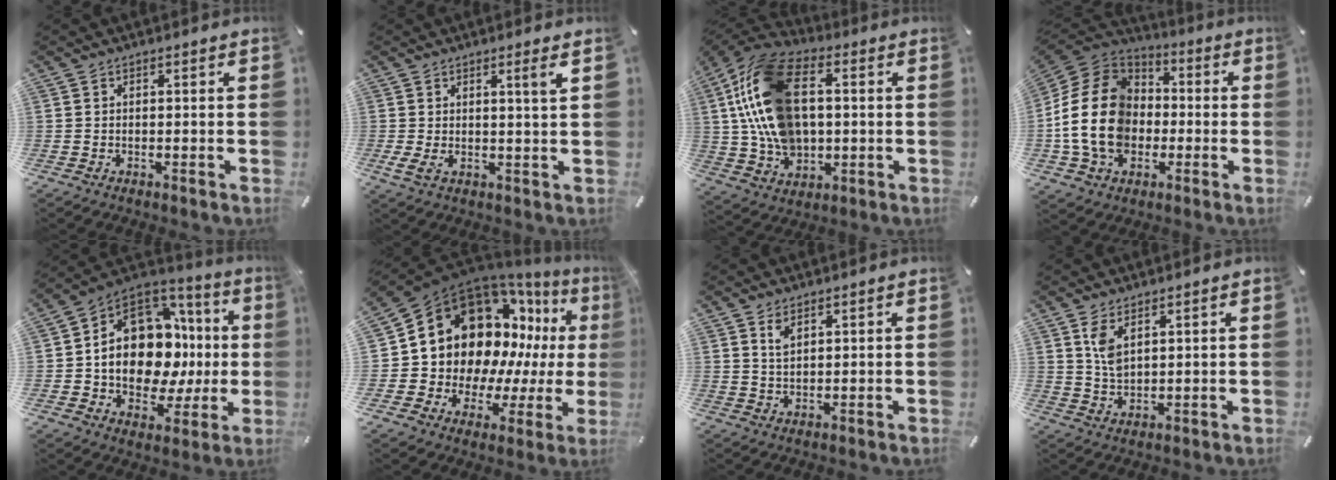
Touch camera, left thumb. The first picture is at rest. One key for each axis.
{"total": 5.2, "fx": 1.5, "fy": 0.7, "fz": 5.0, "tx": -0.093, "ty": -0.010, "tz": 0.021}
{"total": 20.4, "fx": 2.0, "fy": 14.7, "fz": 14.0, "tx": -0.316, "ty": 0.006, "tz": 0.039}
{"total": 19.7, "fx": -3.2, "fy": 15.7, "fz": 11.4, "tx": -0.260, "ty": 0.025, "tz": -0.064}
{"total": 16.9, "fx": 0.3, "fy": 12.8, "fz": 11.1, "tx": -0.173, "ty": -0.028, "tz": 0.005}
{"total": 17.0, "fx": 7.1, "fy": 13.6, "fz": 7.4, "tx": -0.118, "ty": -0.090, "tz": 0.148}
{"total": 3.2, "fx": 1.9, "fy": 1.8, "fz": 1.8, "tx": -0.033, "ty": -0.002, "tz": 0.033}
{"total": 5.3, "fx": 2.8, "fy": 2.7, "fz": 3.6, "tx": -0.086, "ty": -0.005, "tz": 0.050}